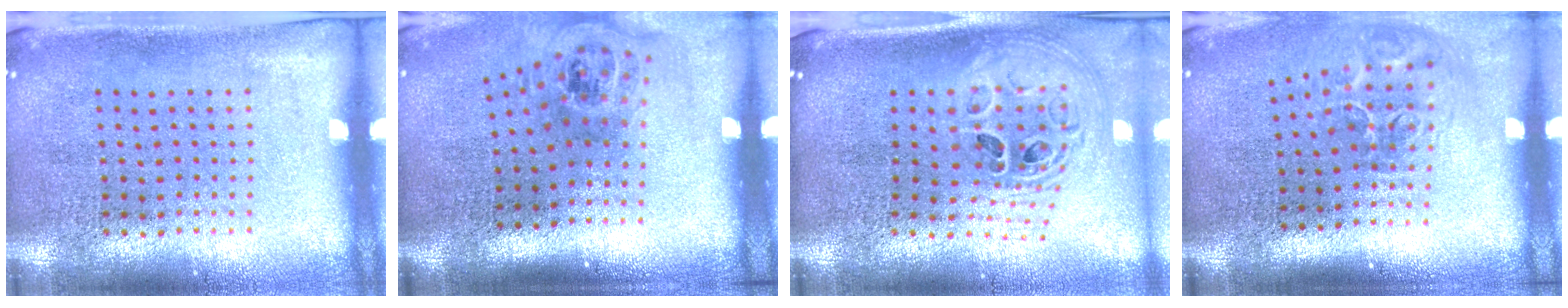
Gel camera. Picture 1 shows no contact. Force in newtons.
{"total": 1.6, "press": 1.2, "slide": 1.1}
{"total": 1.9, "press": 1.6, "slide": 1.1}
{"total": 2.0, "press": 1.2, "slide": 1.6}